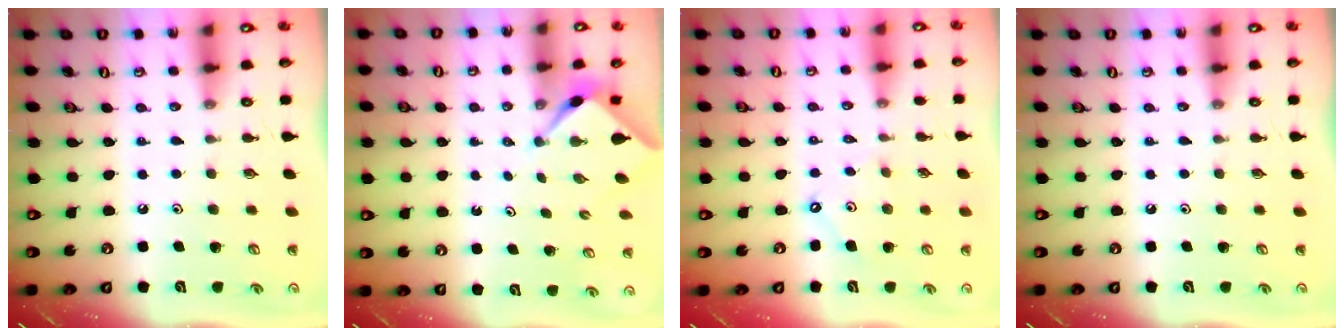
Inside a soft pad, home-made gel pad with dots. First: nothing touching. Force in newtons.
{"total": 2.2, "press": 2.2, "slide": 0.1}
{"total": 5.0, "press": 5.0, "slide": 0.5}
{"total": 0.0}